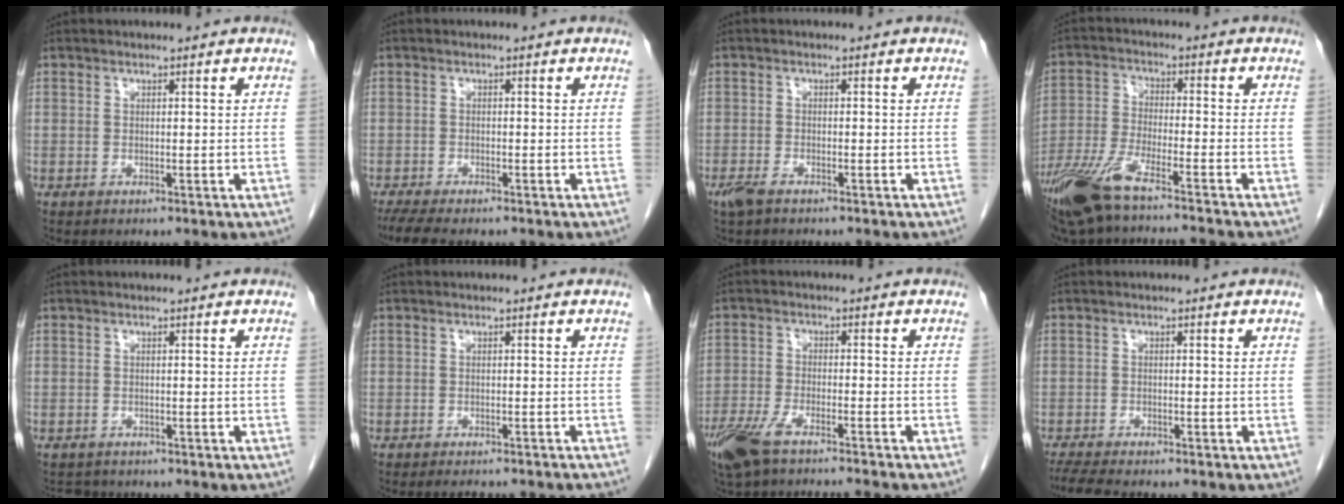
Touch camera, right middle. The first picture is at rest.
{"total": 5.8, "force": [-4.7, 1.1, 3.1], "torque": [-0.058, -0.016, -0.074]}
{"total": 3.1, "force": [-2.4, 0.7, 1.8], "torque": [-0.037, -0.006, -0.040]}
{"total": 13.7, "force": [-10.8, 0.0, 8.4], "torque": [-0.169, -0.030, -0.192]}
{"total": 1.9, "force": [-1.6, 1.0, -0.2], "torque": [-0.003, -0.001, -0.023]}
{"total": 5.5, "force": [-5.0, 0.7, 2.2], "torque": [-0.024, -0.007, -0.059]}
{"total": 11.1, "force": [-9.2, 1.0, 6.2], "torque": [-0.112, -0.017, -0.154]}
{"total": 5.1, "force": [-4.5, 0.3, 2.4], "torque": [-0.049, -0.018, -0.075]}